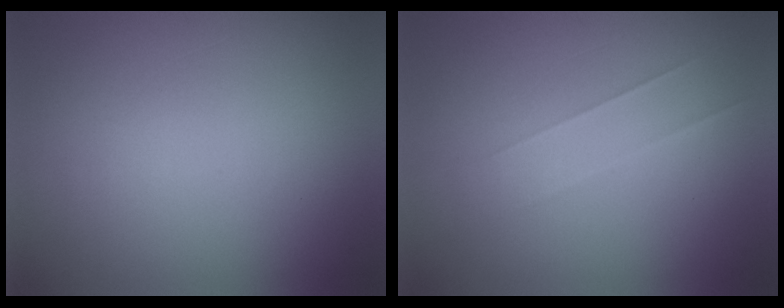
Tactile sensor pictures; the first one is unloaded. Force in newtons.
{"total": 1.6}